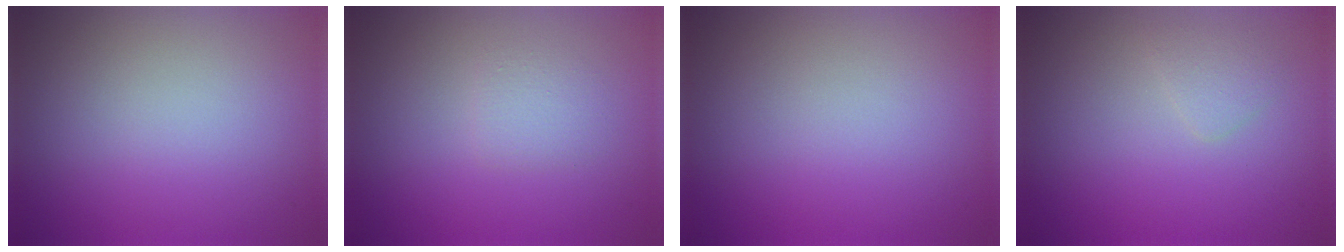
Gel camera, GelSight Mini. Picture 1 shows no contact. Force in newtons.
{"total": 1.3, "press": 1.3, "slide": 0.1}
{"total": 0.0}
{"total": 1.2, "press": 1.2, "slide": 0.1}